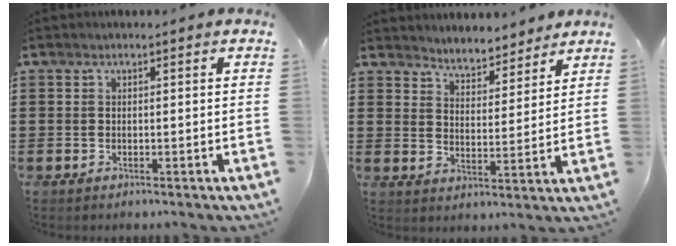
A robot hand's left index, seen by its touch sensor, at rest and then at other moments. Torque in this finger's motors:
{"motor_torque": [0.19, -0.77, 0.02, 0.01]}